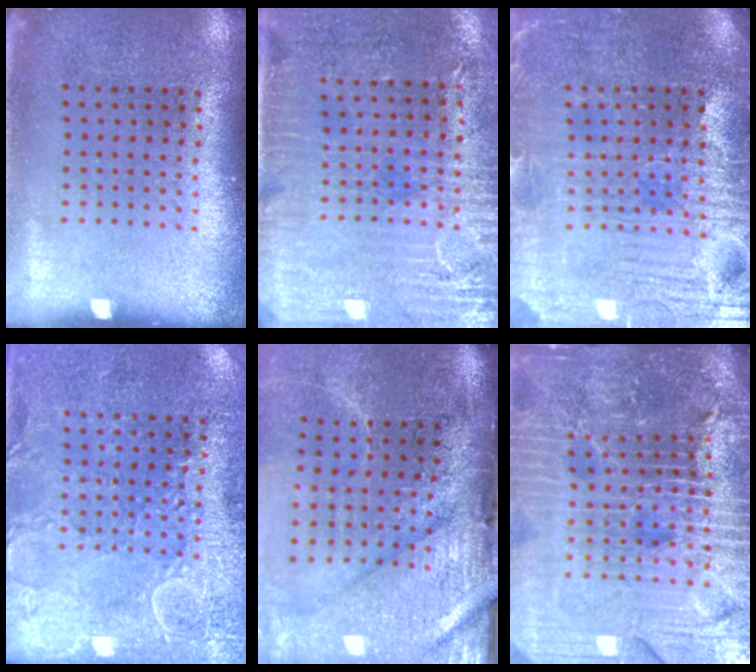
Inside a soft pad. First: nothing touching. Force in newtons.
{"total": 3.1, "press": 2.6, "slide": 1.6}
{"total": 4.0, "press": 3.9, "slide": 1.0}
{"total": 2.7, "press": 2.6, "slide": 0.8}
{"total": 4.2, "press": 3.6, "slide": 2.3}
{"total": 6.3, "press": 5.6, "slide": 3.0}